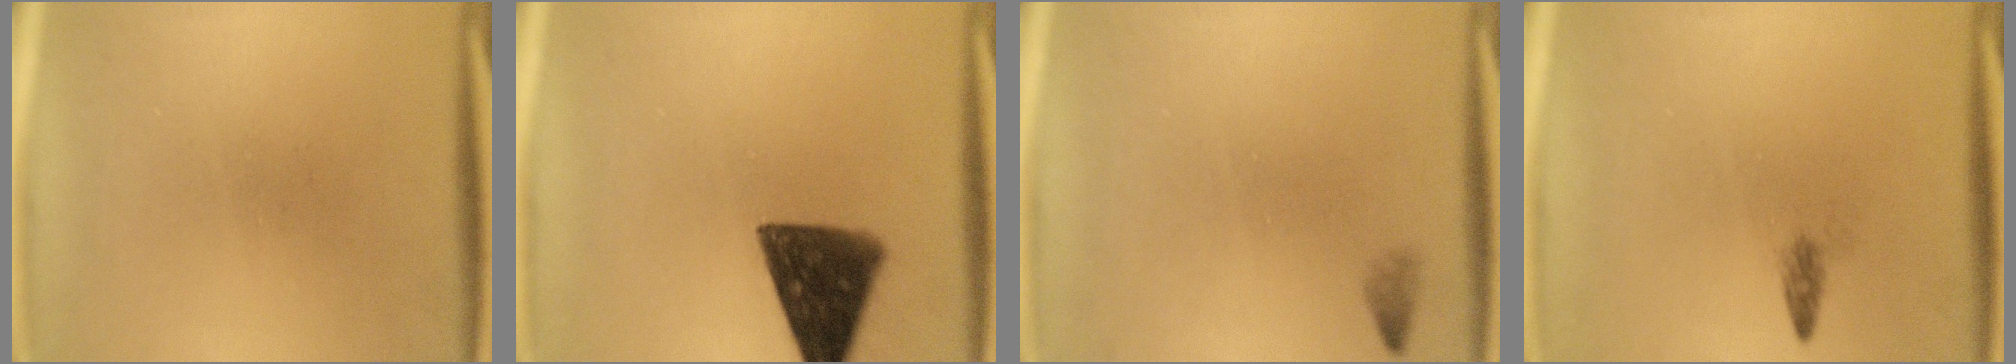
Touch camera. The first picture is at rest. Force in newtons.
{"total": 12.2}
{"total": 0.8}
{"total": 1.1}